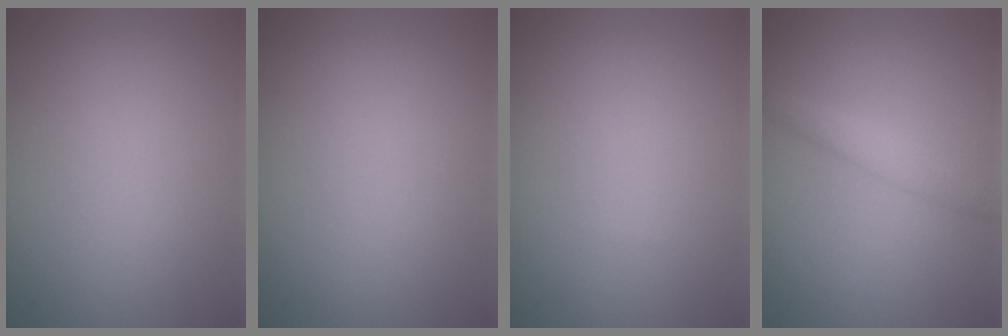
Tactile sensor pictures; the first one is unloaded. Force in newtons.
{"total": 0.0}
{"total": 0.0}
{"total": 2.0, "press": 2.0, "slide": 0.0}